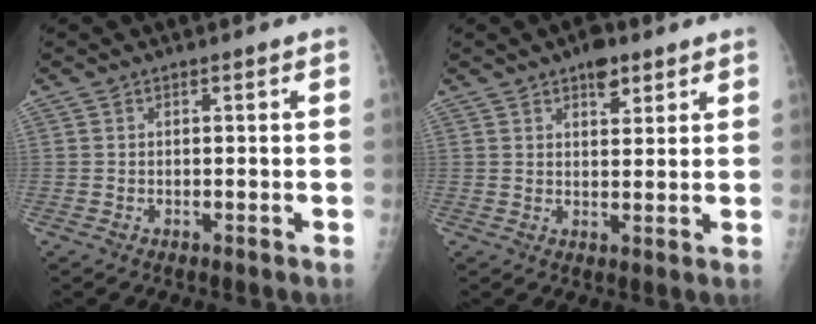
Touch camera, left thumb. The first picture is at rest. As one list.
[{"total": 4.8, "force": [3.1, 2.3, 2.8], "torque": [-0.022, -0.015, 0.045]}]